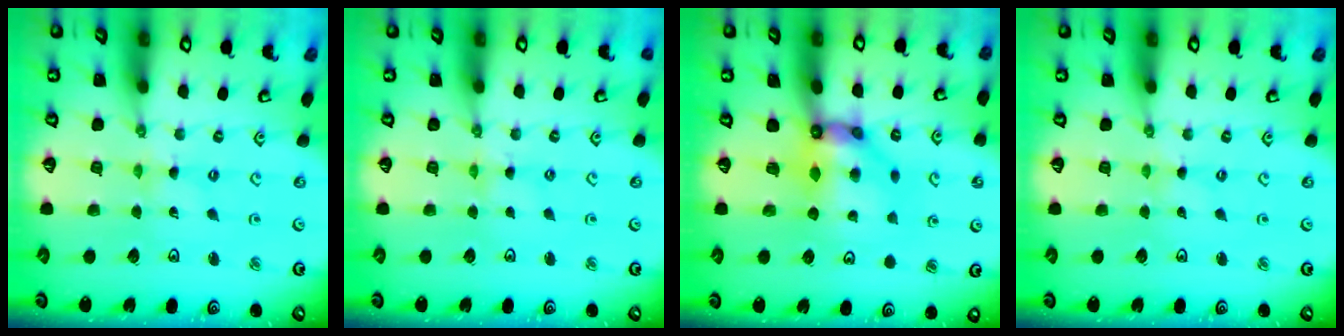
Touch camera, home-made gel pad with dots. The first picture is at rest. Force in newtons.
{"total": 0.6, "press": 0.6, "slide": 0.2}
{"total": 8.8, "press": 8.8, "slide": 0.9}
{"total": 0.0}